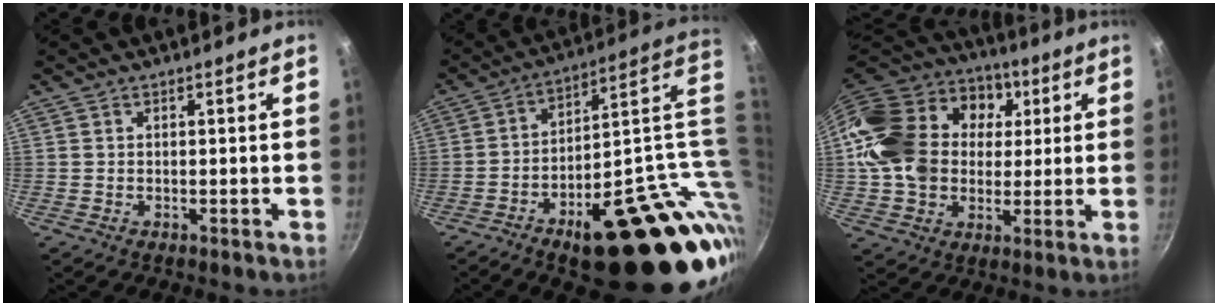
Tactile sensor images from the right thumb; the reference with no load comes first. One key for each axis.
{"total": 30.5, "fx": -3.0, "fy": 13.2, "fz": 27.4, "tx": -0.308, "ty": 0.020, "tz": -0.023}
{"total": 26.2, "fx": 3.8, "fy": 20.2, "fz": 16.2, "tx": -0.293, "ty": 0.038, "tz": 0.061}